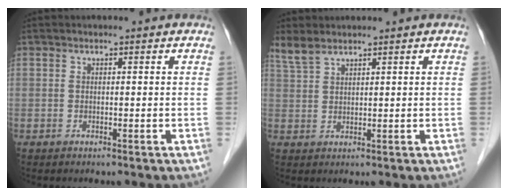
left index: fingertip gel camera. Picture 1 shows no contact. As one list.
[{"total": 2.9, "force": [2.6, 0.4, 1.0], "torque": [-0.029, 0.012, 0.061]}]